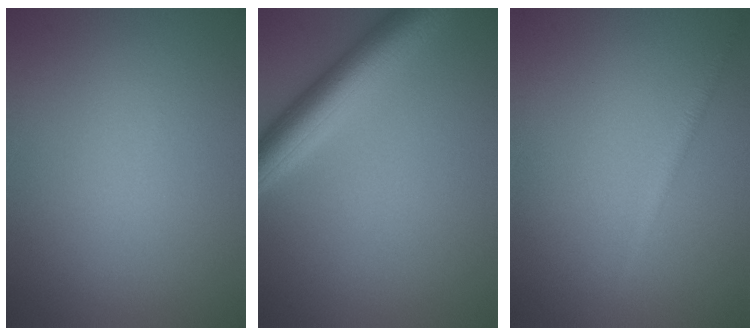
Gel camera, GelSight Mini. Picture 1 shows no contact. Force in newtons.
{"total": 5.8, "press": 5.8, "slide": 0.2}
{"total": 1.2, "press": 1.2, "slide": 0.1}